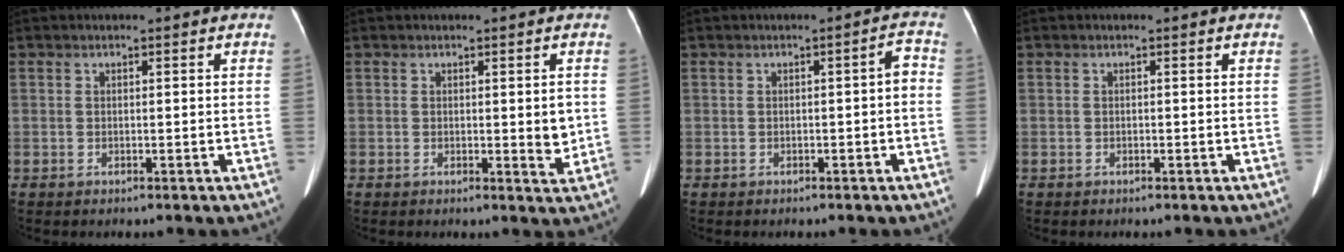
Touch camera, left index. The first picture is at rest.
{"total": 2.8, "force": [0.2, 0.8, 2.7], "torque": [-0.032, -0.005, 0.004]}
{"total": 2.1, "force": [-0.5, 0.5, 2.0], "torque": [-0.017, 0.013, -0.009]}
{"total": 0.0}